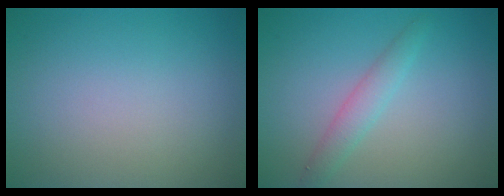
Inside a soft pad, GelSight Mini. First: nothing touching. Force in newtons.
{"total": 2.5, "press": 2.5, "slide": 0.1}